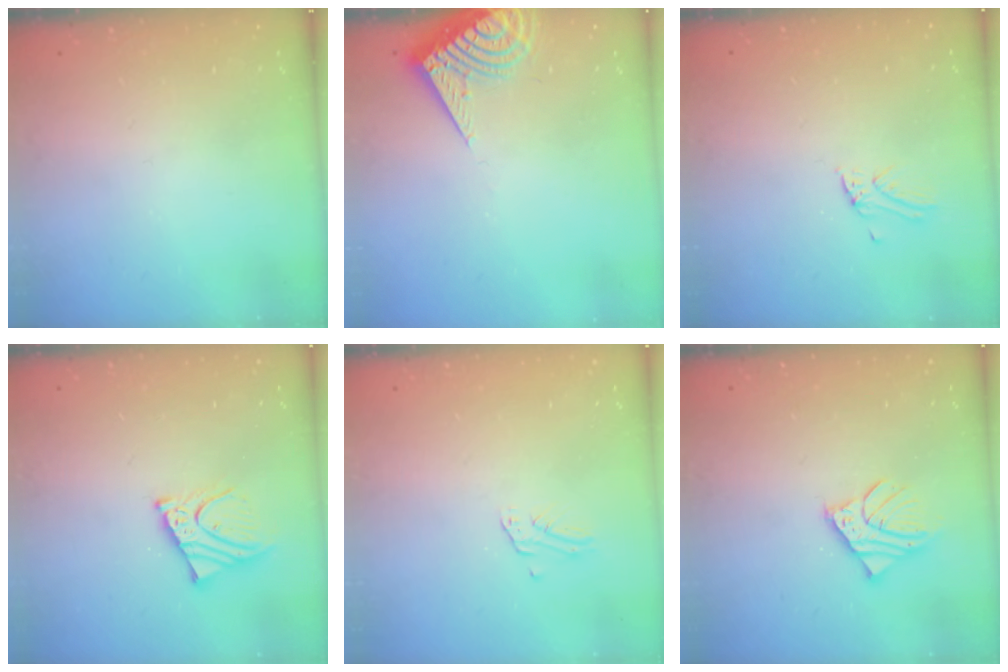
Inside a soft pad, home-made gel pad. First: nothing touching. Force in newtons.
{"total": 9.1, "press": 9.0, "slide": 1.2}
{"total": 1.7, "press": 1.7, "slide": 0.1}
{"total": 8.6, "press": 8.5, "slide": 0.9}
{"total": 1.2, "press": 1.2, "slide": 0.0}
{"total": 7.0, "press": 6.9, "slide": 0.8}